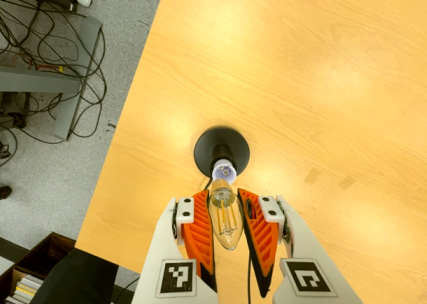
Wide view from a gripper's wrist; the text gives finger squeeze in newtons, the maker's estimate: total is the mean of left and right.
{"total": 21.7, "left": 23.5, "right": 20.0}